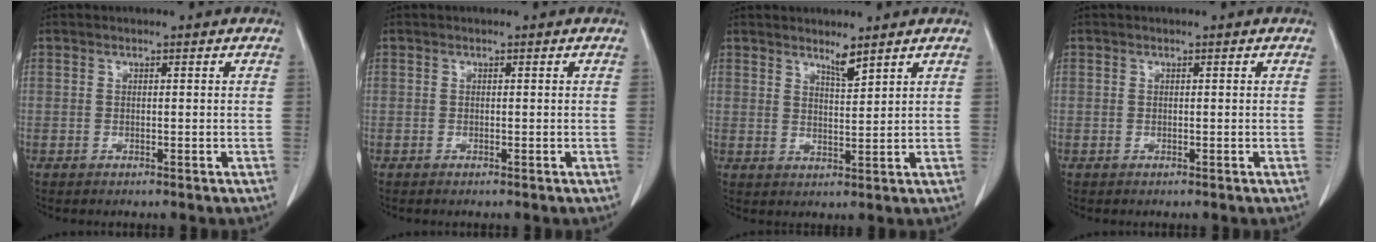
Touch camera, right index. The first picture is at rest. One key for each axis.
{"total": 0.0}
{"total": 2.7, "fx": 2.4, "fy": 0.0, "fz": 1.4, "tx": -0.028, "ty": -0.010, "tz": 0.046}
{"total": 0.0}